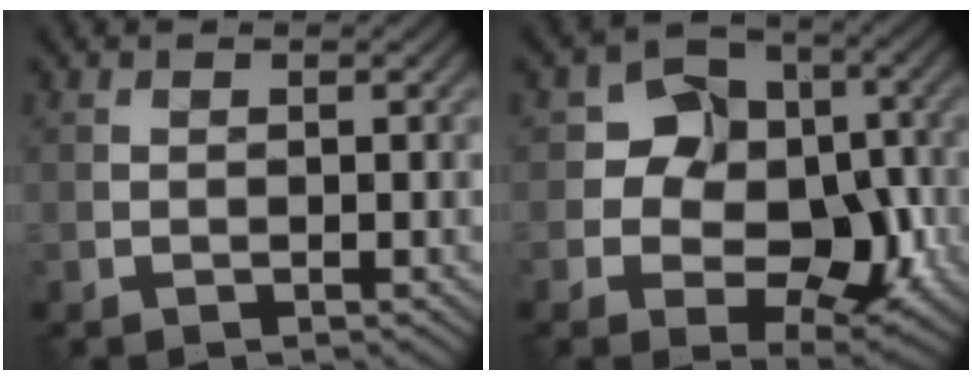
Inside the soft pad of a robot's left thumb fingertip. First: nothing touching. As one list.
[{"total": 9.4, "force": [-1.0, 7.3, 5.8], "torque": [-0.090, -0.005, -0.029]}]